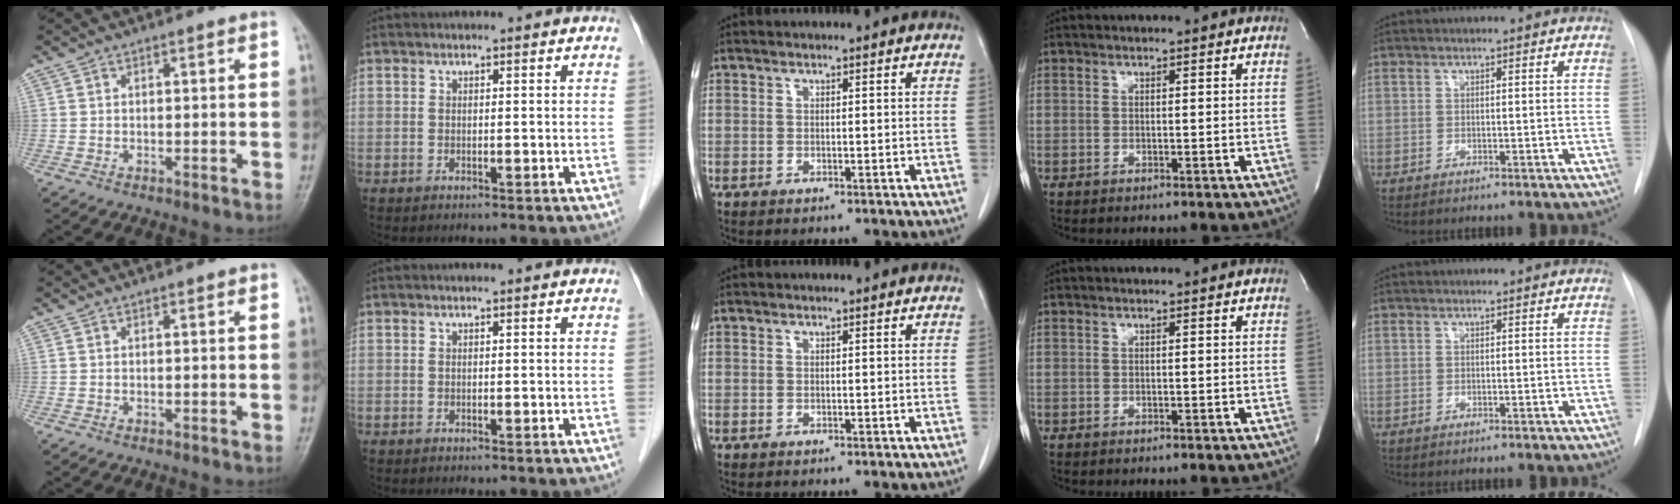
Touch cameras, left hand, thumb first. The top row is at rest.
{}